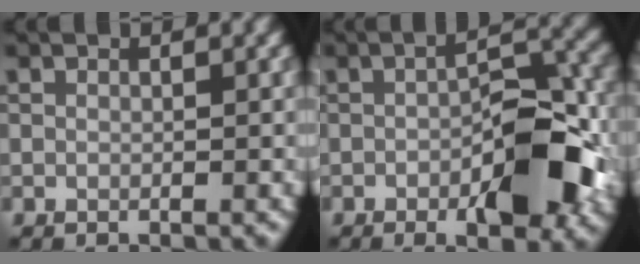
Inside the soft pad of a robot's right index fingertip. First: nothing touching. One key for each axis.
{"total": 9.3, "fx": -3.1, "fy": 3.4, "fz": 8.0, "tx": -0.110, "ty": 0.009, "tz": -0.049}